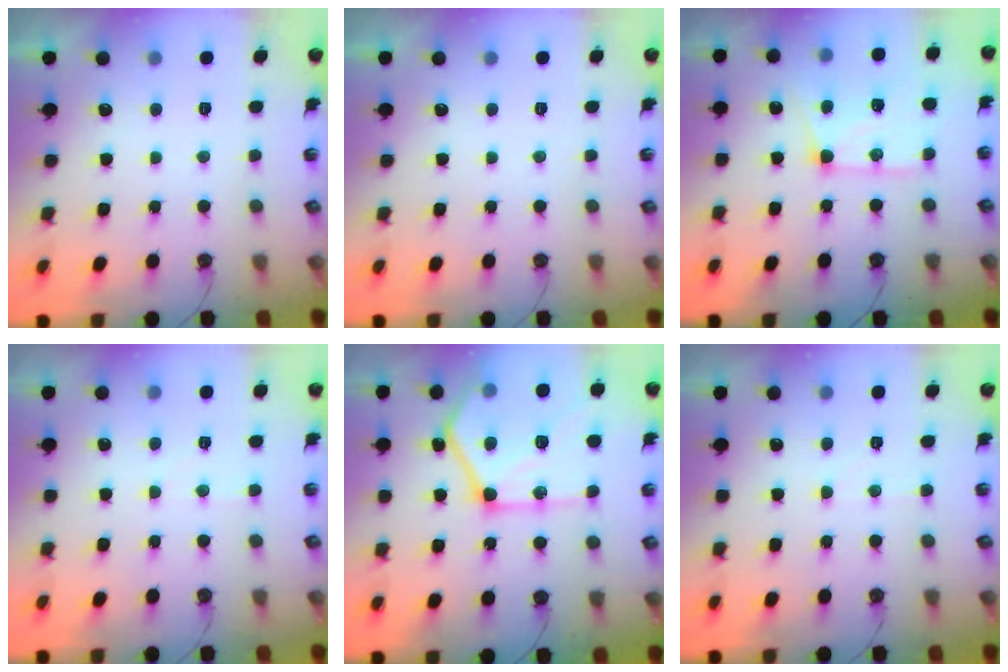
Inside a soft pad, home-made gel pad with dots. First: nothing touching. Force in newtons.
{"total": 0.0}
{"total": 15.1, "press": 15.1, "slide": 1.1}
{"total": 3.6, "press": 3.6, "slide": 0.5}
{"total": 26.3, "press": 26.2, "slide": 2.8}
{"total": 3.4, "press": 3.4, "slide": 0.5}